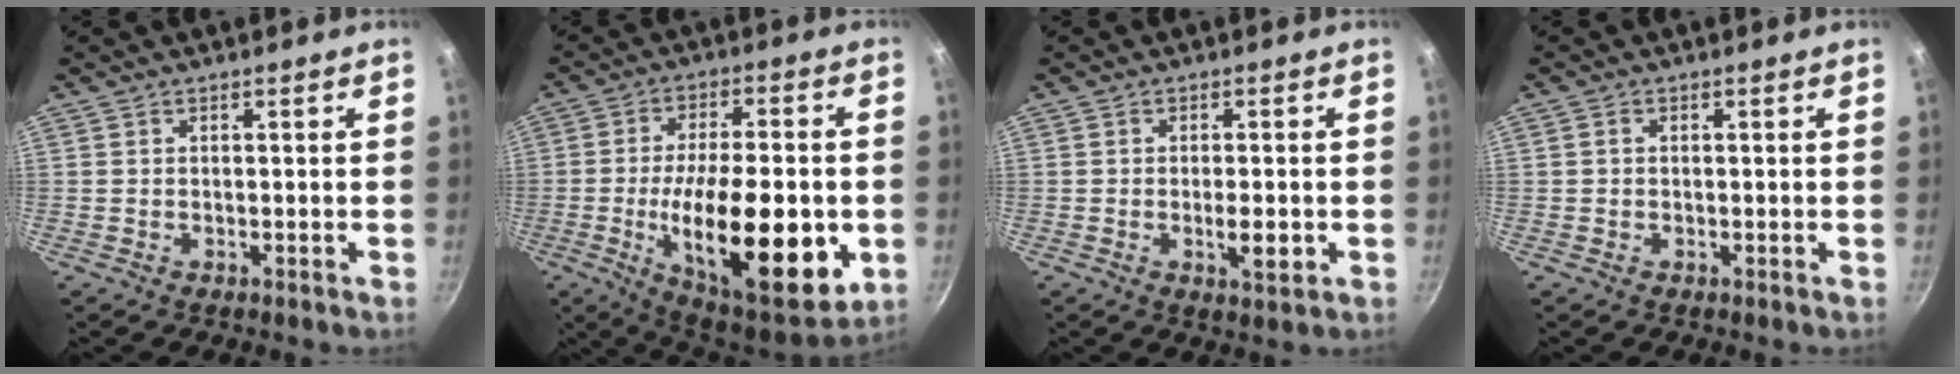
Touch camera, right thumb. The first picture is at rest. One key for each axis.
{"total": 25.1, "fx": -4.9, "fy": 9.6, "fz": 22.7, "tx": -0.339, "ty": -0.003, "tz": -0.072}
{"total": 4.2, "fx": -0.9, "fy": 1.5, "fz": 3.9, "tx": -0.060, "ty": 0.000, "tz": -0.013}
{"total": 0.9, "fx": 0.0, "fy": 0.7, "fz": 0.4, "tx": -0.007, "ty": 0.005, "tz": 0.000}